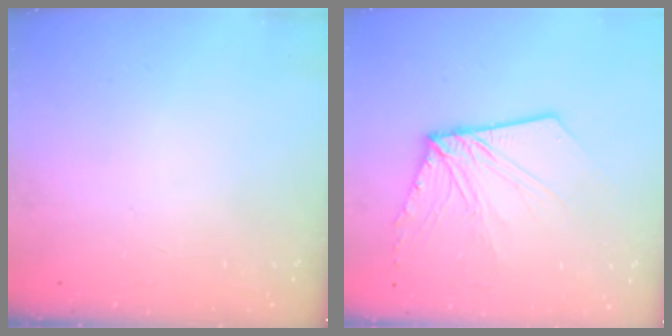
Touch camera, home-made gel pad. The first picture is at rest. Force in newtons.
{"total": 10.6, "press": 10.5, "slide": 1.4}